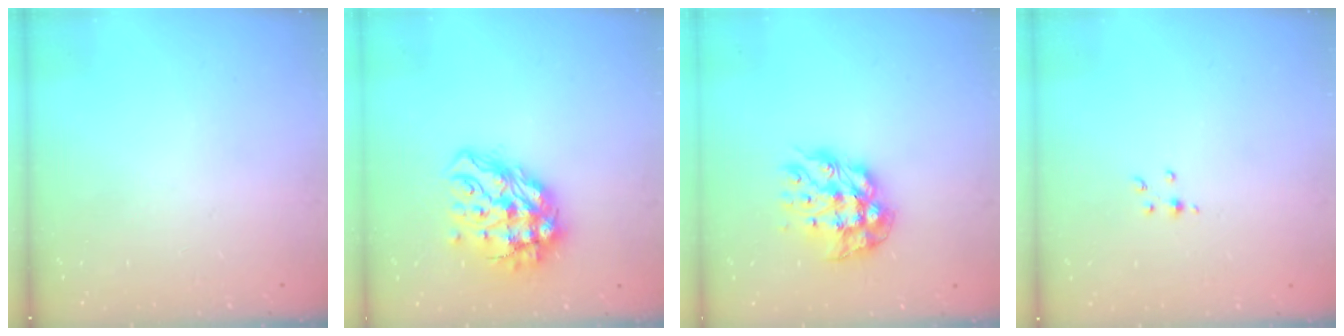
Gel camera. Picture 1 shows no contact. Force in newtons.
{"total": 14.7, "press": 14.7, "slide": 1.3}
{"total": 11.6, "press": 11.6, "slide": 0.9}
{"total": 2.4, "press": 2.4, "slide": 0.3}